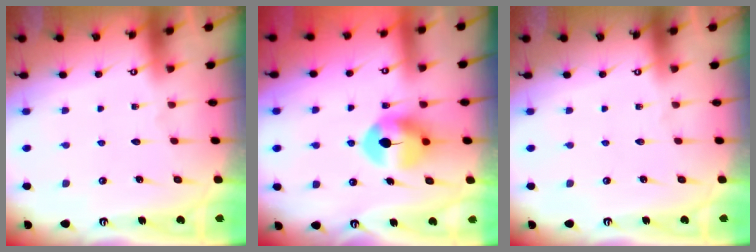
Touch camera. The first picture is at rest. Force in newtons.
{"total": 9.1, "press": 9.0, "slide": 1.0}
{"total": 0.0}